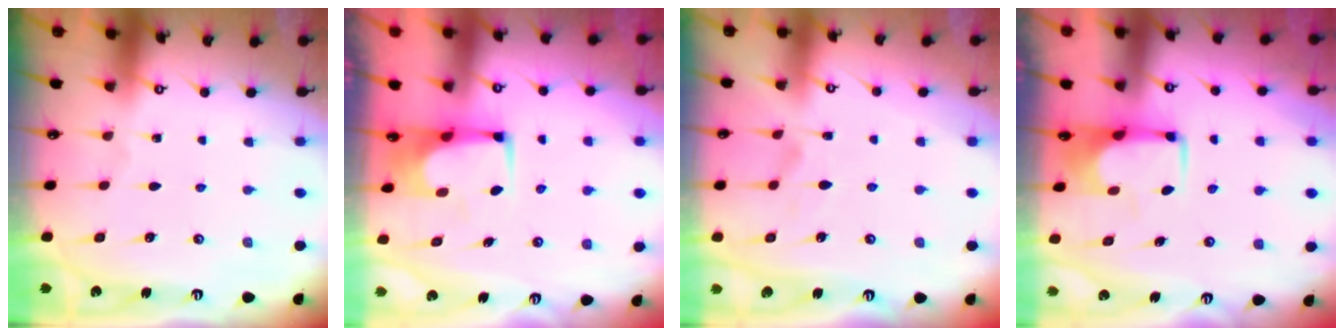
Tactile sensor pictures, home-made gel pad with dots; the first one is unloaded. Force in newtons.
{"total": 0.8, "press": 0.7, "slide": 0.1}
{"total": 4.3, "press": 4.1, "slide": 1.2}
{"total": 1.0, "press": 1.0, "slide": 0.1}